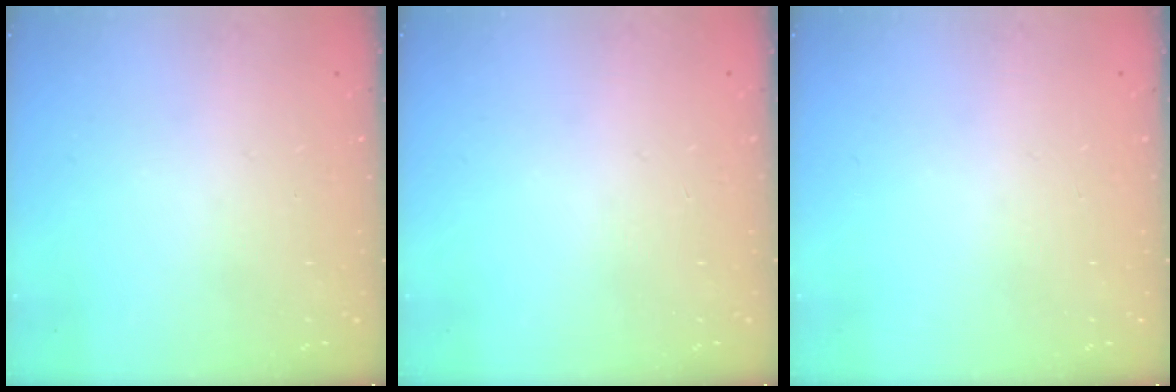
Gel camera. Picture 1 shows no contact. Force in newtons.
{"total": 0.0}
{"total": 0.0}